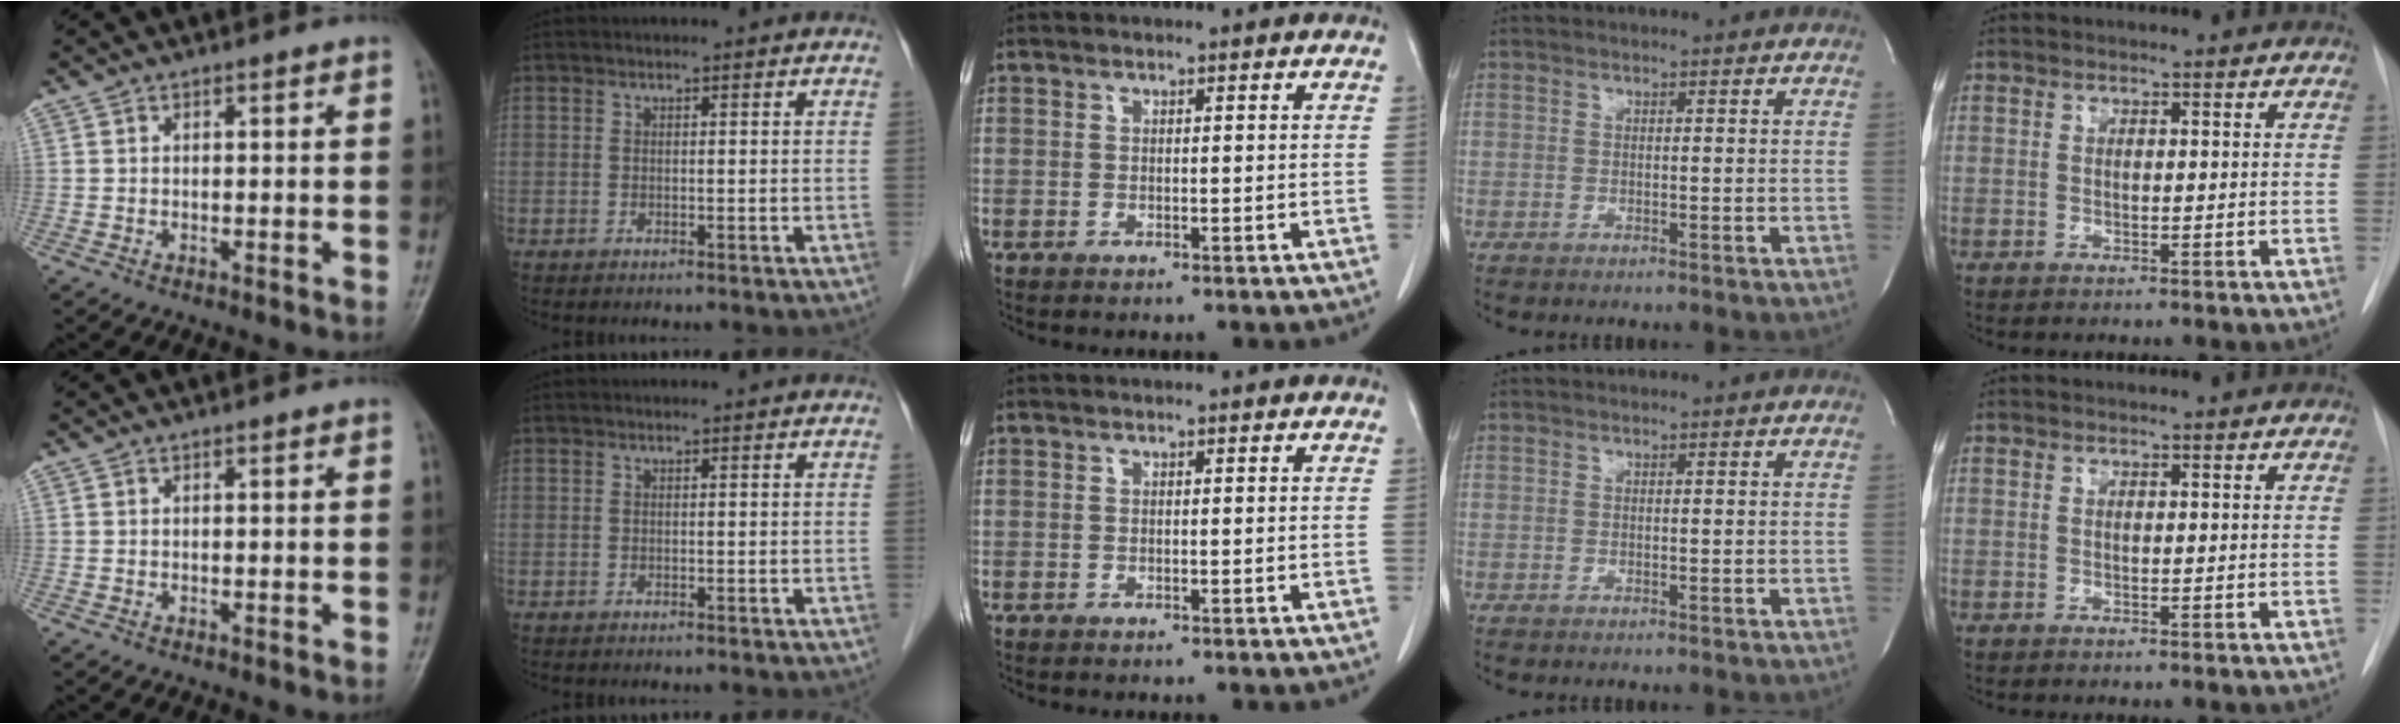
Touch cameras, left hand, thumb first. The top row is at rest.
{}